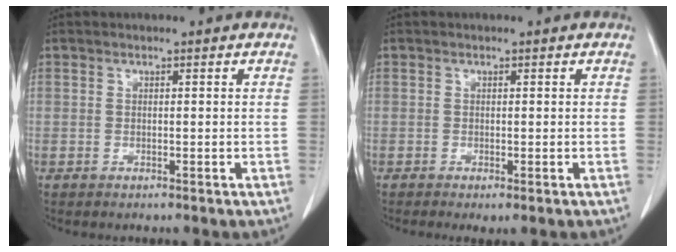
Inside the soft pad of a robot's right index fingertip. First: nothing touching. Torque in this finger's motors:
{"motor_torque": [0.52, -0.52, 0.17, 0.05]}